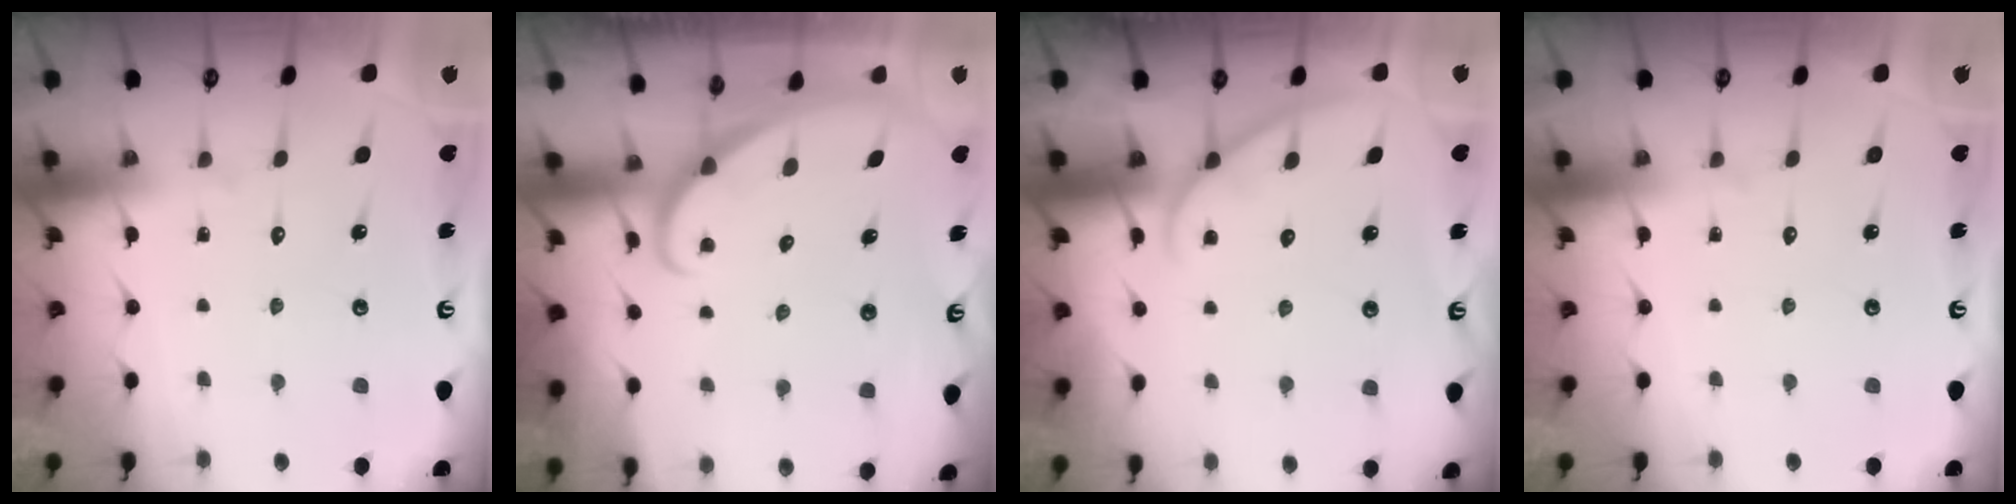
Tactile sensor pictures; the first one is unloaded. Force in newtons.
{"total": 1.8, "press": 1.8, "slide": 0.1}
{"total": 4.1, "press": 4.1, "slide": 0.5}
{"total": 0.0}